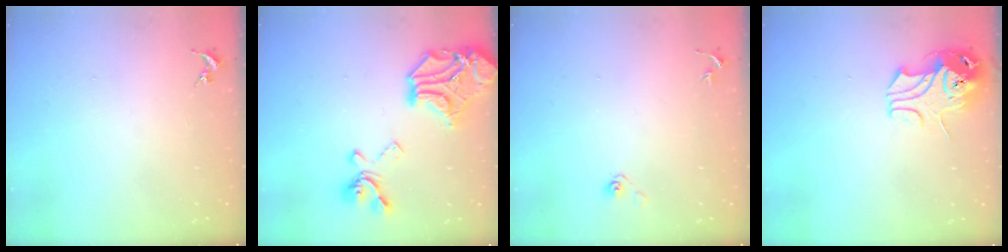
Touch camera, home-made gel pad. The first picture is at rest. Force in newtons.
{"total": 23.2, "press": 23.0, "slide": 2.9}
{"total": 3.6, "press": 3.0, "slide": 2.0}
{"total": 10.1, "press": 10.0, "slide": 1.3}